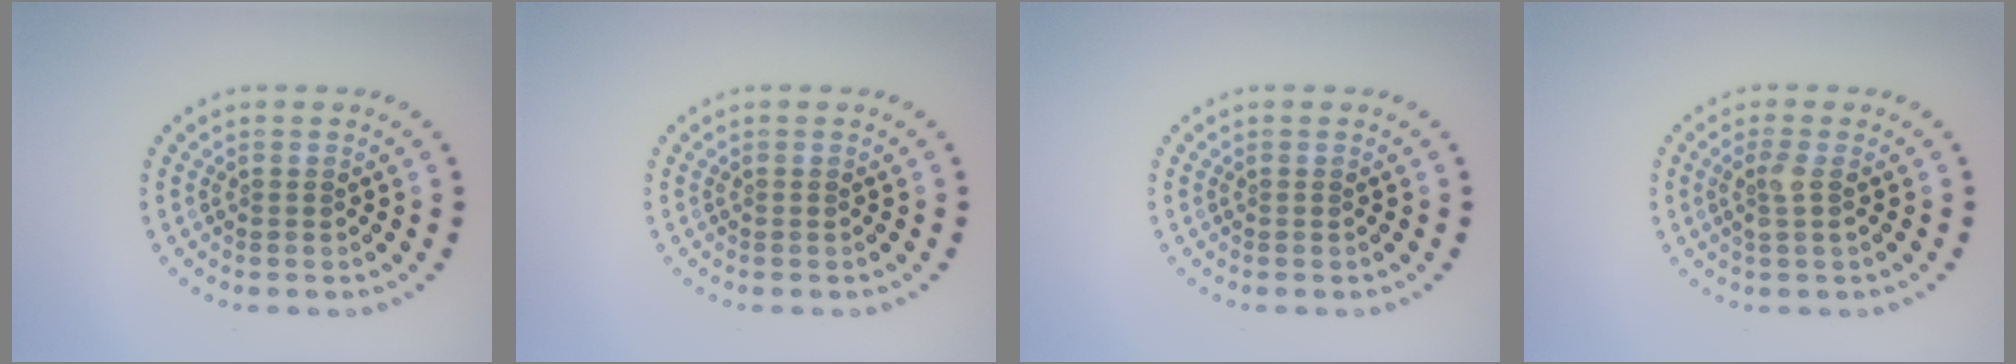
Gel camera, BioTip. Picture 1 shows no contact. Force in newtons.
{"total": 0.0}
{"total": 0.0}
{"total": 1.7, "press": 1.4, "slide": 0.8}